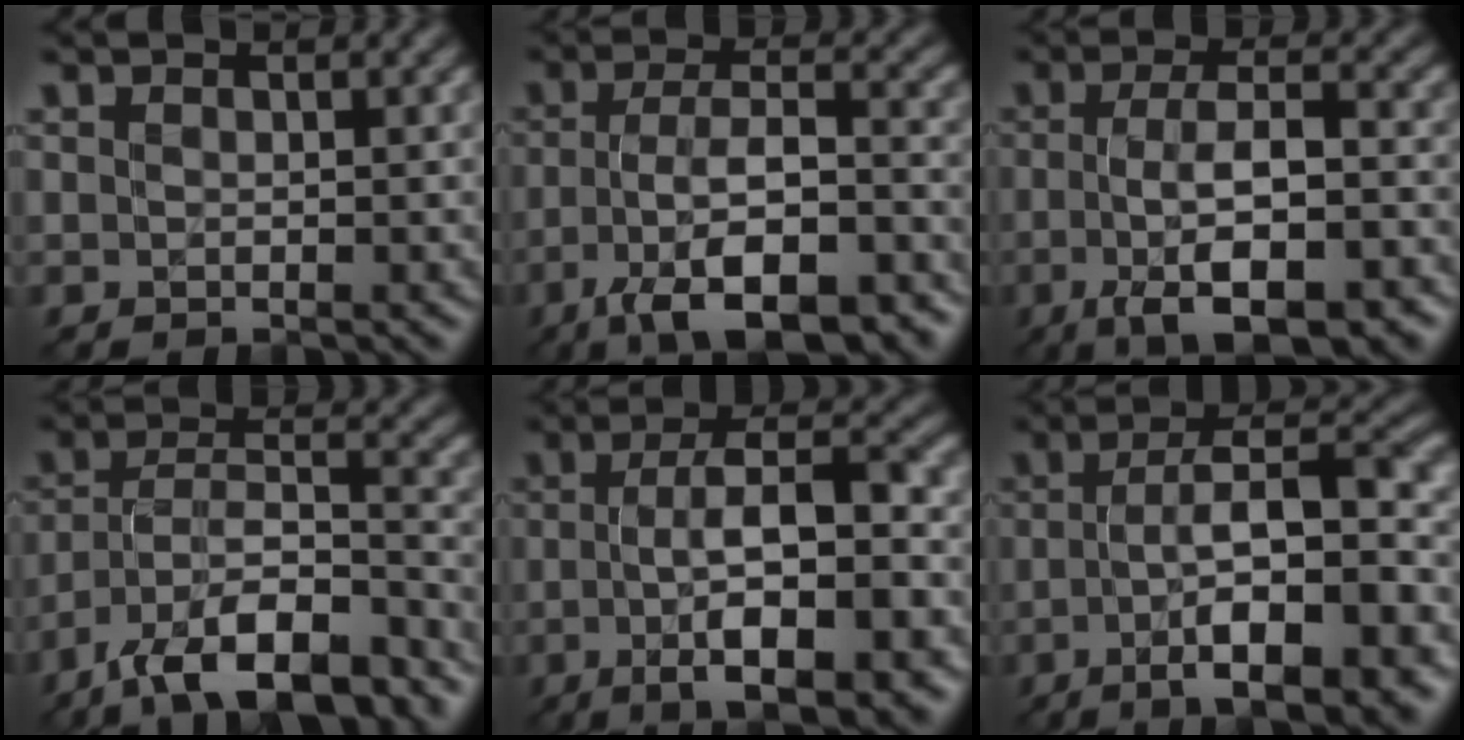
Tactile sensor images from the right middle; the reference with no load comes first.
{"total": 10.9, "force": [-5.9, 4.0, 8.2], "torque": [-0.143, -0.002, -0.097]}
{"total": 8.7, "force": [-3.1, 2.9, 7.6], "torque": [-0.131, 0.000, -0.049]}
{"total": 12.7, "force": [-9.5, 4.4, 7.2], "torque": [-0.121, -0.003, -0.153]}
{"total": 9.8, "force": [-2.4, 2.8, 9.1], "torque": [-0.138, 0.005, -0.036]}
{"total": 11.0, "force": [-3.4, 3.1, 9.9], "torque": [-0.145, 0.013, -0.046]}